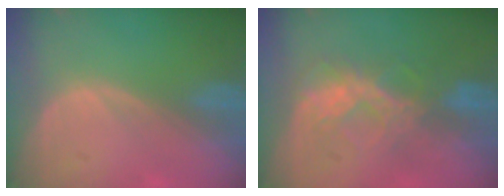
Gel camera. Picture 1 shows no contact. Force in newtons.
{"total": 6.5, "press": 6.5, "slide": 0.4}